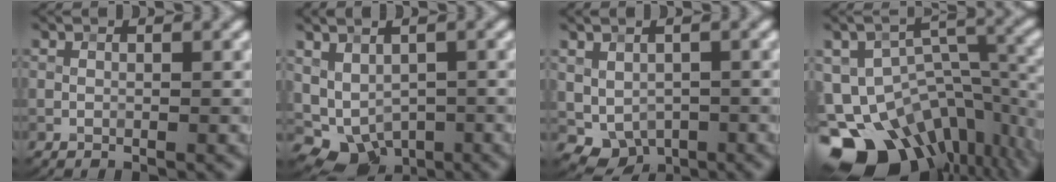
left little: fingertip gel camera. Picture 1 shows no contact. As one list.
[{"total": 4.5, "force": [-0.7, 3.5, 2.8], "torque": [-0.043, -0.012, 0.003]}, {"total": 3.4, "force": [-0.4, 2.8, 2.0], "torque": [-0.029, -0.016, 0.006]}, {"total": 14.6, "force": [-8.1, 9.2, 8.0], "torque": [-0.151, -0.009, -0.113]}]